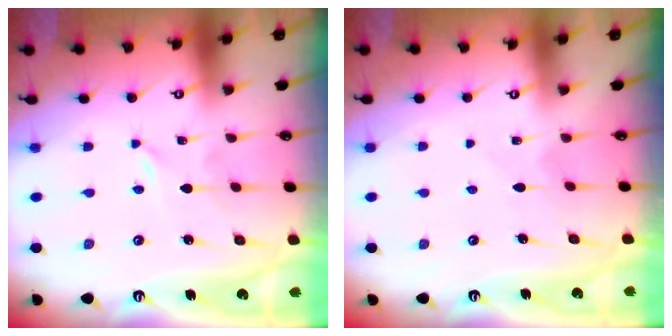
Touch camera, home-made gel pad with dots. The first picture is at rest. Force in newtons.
{"total": 3.0, "press": 3.0, "slide": 0.3}